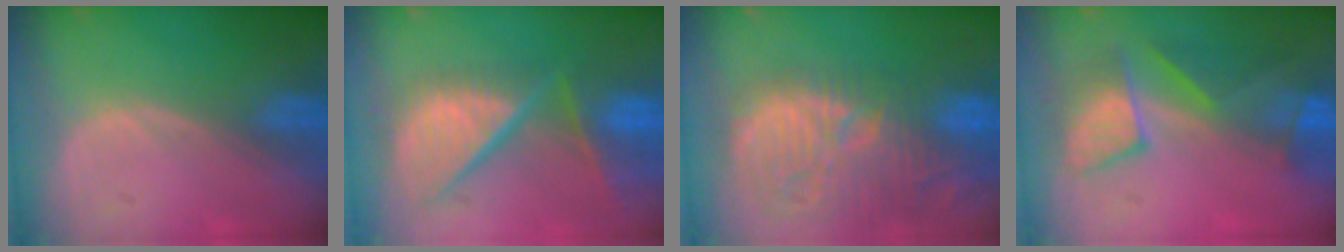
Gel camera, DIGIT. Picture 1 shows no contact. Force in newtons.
{"total": 12.4, "press": 10.1, "slide": 7.1}
{"total": 14.7, "press": 13.0, "slide": 6.8}
{"total": 8.2, "press": 7.9, "slide": 2.4}